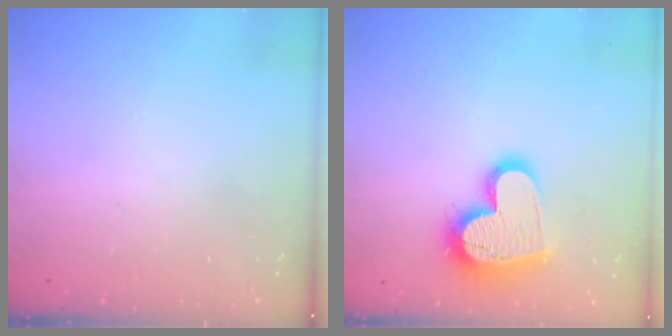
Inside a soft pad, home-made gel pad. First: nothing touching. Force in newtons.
{"total": 18.2, "press": 18.1, "slide": 1.5}